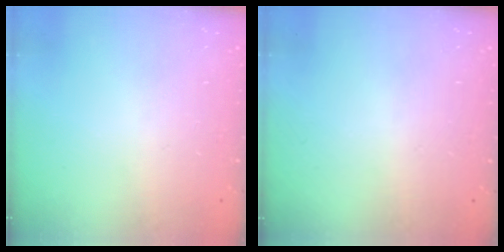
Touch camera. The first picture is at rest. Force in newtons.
{"total": 0.0}